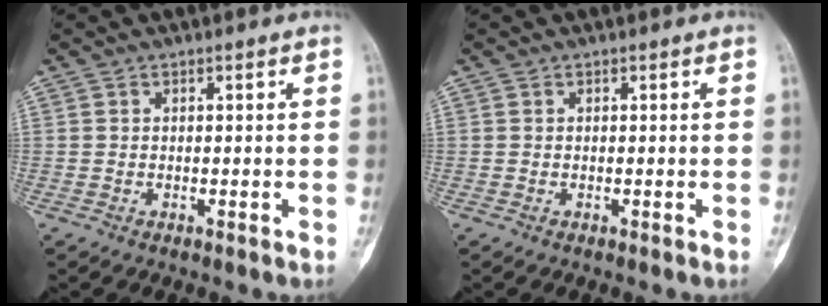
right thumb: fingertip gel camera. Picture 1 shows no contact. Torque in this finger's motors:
{"motor_torque": [0.00, 0.00, 0.13, 0.03, 0.00]}